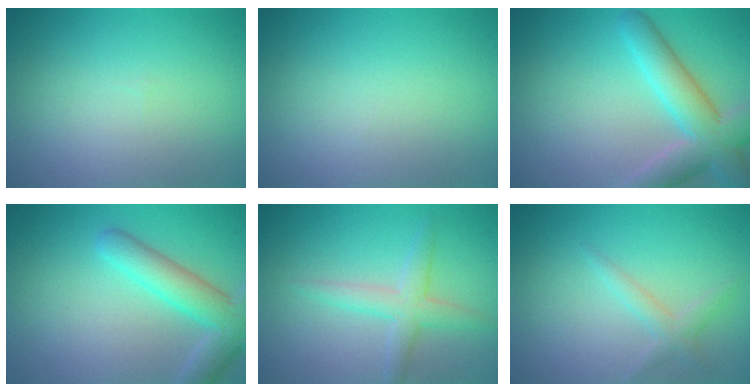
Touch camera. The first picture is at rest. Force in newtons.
{"total": 0.0}
{"total": 6.5, "press": 6.5, "slide": 0.4}
{"total": 5.3, "press": 5.3, "slide": 0.4}
{"total": 2.8, "press": 2.8, "slide": 0.1}
{"total": 1.7, "press": 1.6, "slide": 0.1}